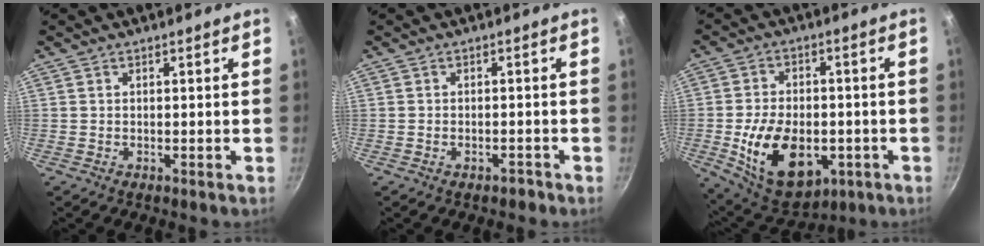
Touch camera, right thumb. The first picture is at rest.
{"total": 1.5, "force": [-1.1, 0.7, 0.7], "torque": [-0.001, 0.017, -0.010]}
{"total": 17.5, "force": [-4.2, 11.1, 12.8], "torque": [-0.196, 0.006, -0.052]}